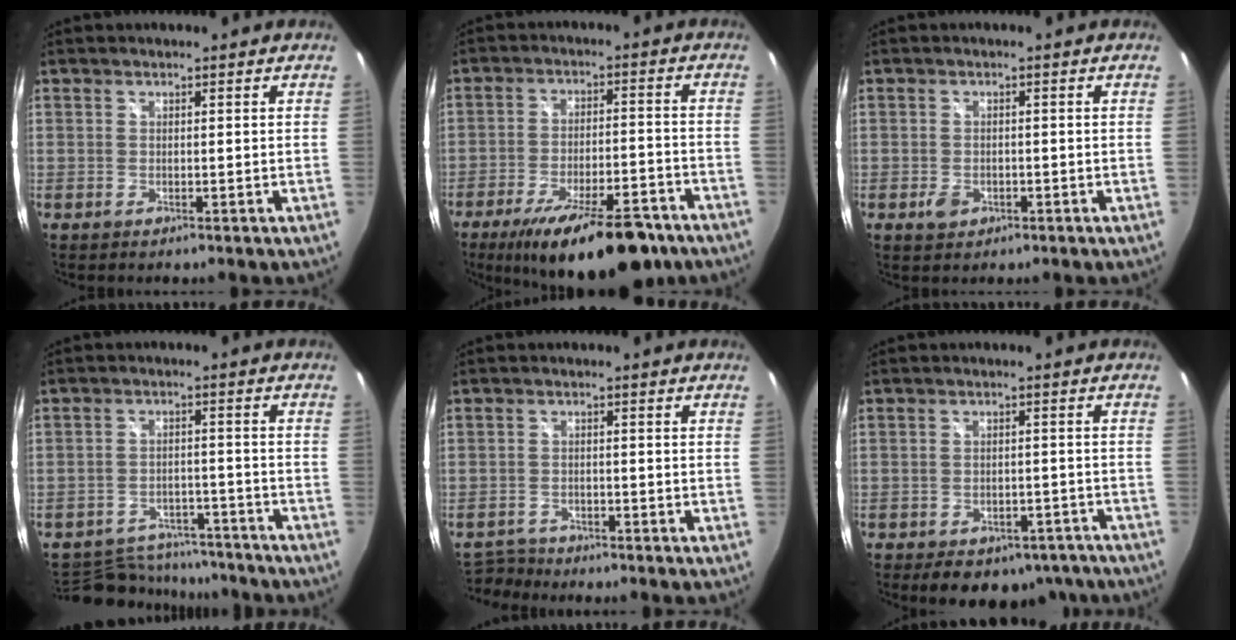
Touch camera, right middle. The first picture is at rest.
{"total": 20.2, "force": [-14.5, 6.2, 12.6], "torque": [-0.208, -0.030, -0.206]}
{"total": 2.6, "force": [-1.3, 1.9, 1.3], "torque": [-0.026, -0.001, -0.019]}
{"total": 13.9, "force": [-12.3, 5.5, 3.5], "torque": [-0.089, 0.019, -0.163]}
{"total": 4.3, "force": [-4.0, 1.6, 0.3], "torque": [-0.019, 0.002, -0.076]}
{"total": 13.0, "force": [-9.3, 7.3, 5.4], "torque": [-0.109, 0.010, -0.103]}